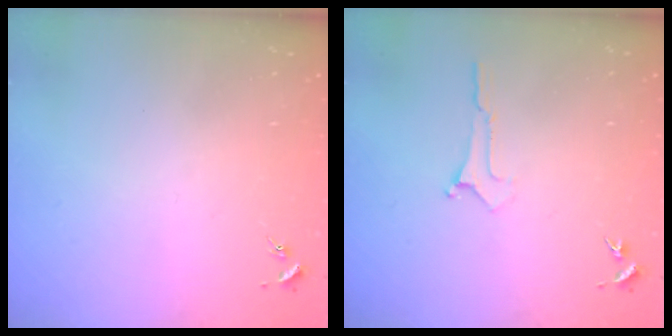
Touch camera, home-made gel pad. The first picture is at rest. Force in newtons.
{"total": 0.0}